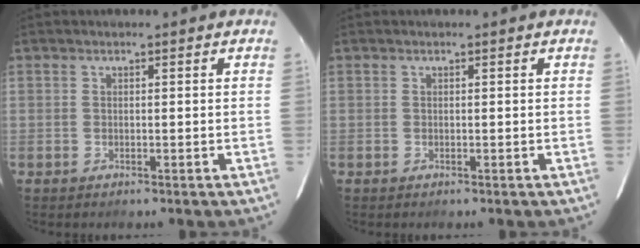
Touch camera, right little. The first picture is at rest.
{"total": 0.0}